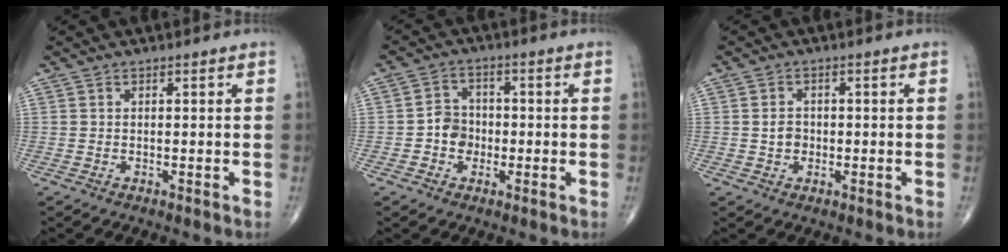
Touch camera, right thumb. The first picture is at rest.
{"total": 5.1, "force": [-1.2, 4.5, 2.1], "torque": [-0.007, 0.015, -0.030]}
{"total": 2.9, "force": [-0.2, 2.4, 1.5], "torque": [-0.011, 0.005, -0.005]}